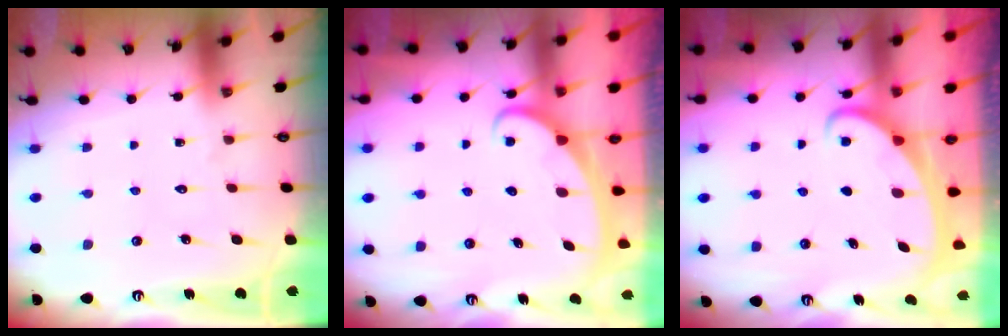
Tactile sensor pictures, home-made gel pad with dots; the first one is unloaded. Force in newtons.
{"total": 2.6, "press": 2.6, "slide": 0.3}
{"total": 2.0, "press": 2.0, "slide": 0.4}